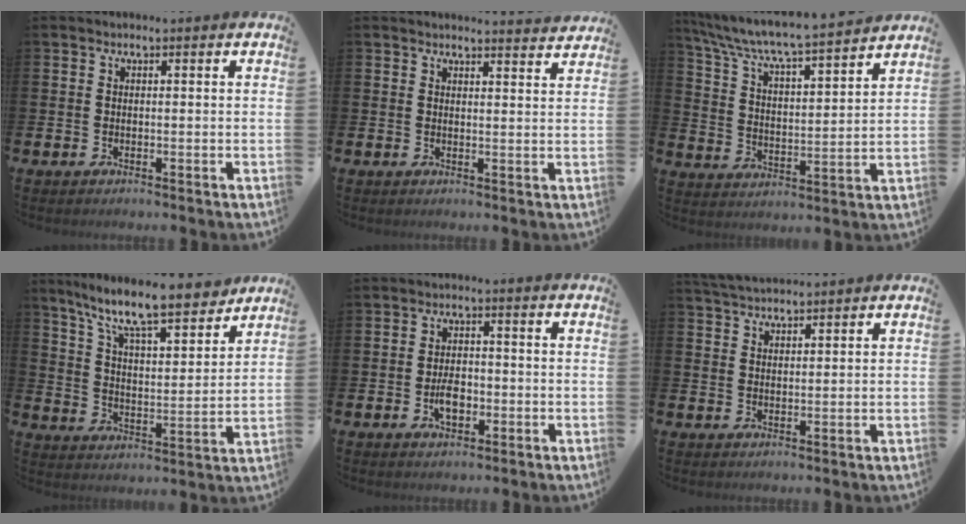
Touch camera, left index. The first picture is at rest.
{"total": 2.5, "force": [2.5, -0.1, -0.1], "torque": [0.008, -0.021, 0.042]}
{"total": 7.0, "force": [6.7, 0.2, 2.1], "torque": [-0.074, -0.058, 0.110]}
{"total": 10.9, "force": [9.6, 1.6, 5.0], "torque": [-0.122, -0.062, 0.163]}
{"total": 3.6, "force": [-1.0, 2.1, 2.8], "torque": [-0.039, 0.000, -0.020]}
{"total": 3.4, "force": [3.3, 0.4, 0.6], "torque": [-0.017, -0.013, 0.061]}